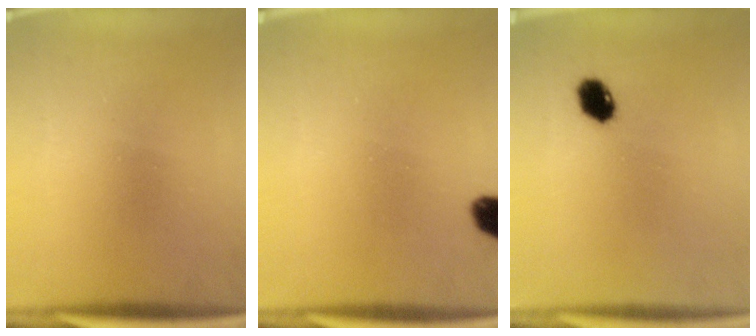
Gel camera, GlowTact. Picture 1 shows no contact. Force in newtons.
{"total": 4.3}
{"total": 4.3}